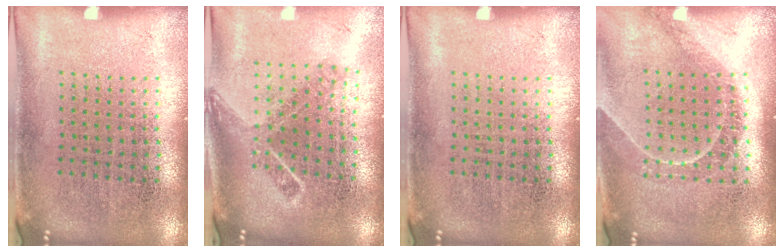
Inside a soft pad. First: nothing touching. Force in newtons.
{"total": 1.7, "press": 1.2, "slide": 1.2}
{"total": 0.0}
{"total": 1.3, "press": 1.2, "slide": 0.4}